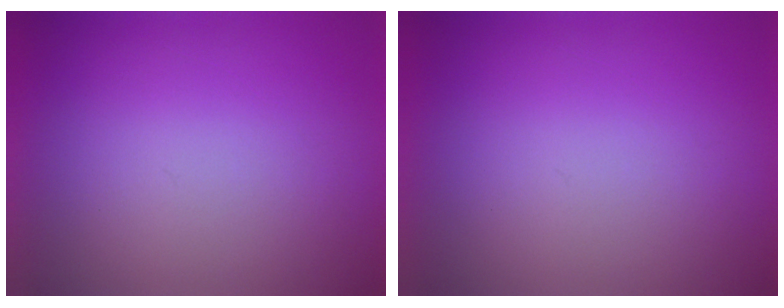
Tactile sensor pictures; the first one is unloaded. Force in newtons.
{"total": 0.0}